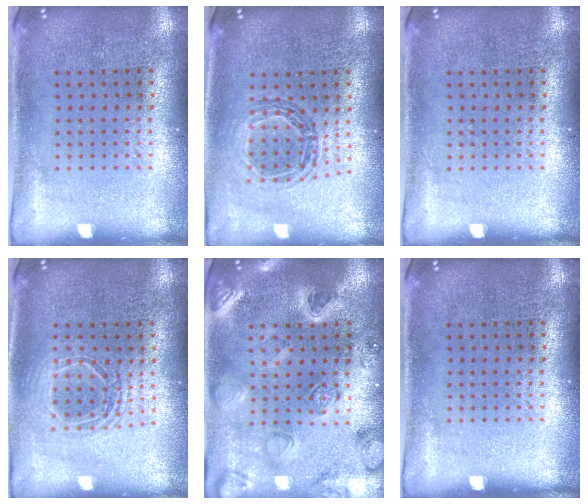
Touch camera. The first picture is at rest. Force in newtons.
{"total": 0.8, "press": 0.8, "slide": 0.1}
{"total": 0.0}
{"total": 1.7, "press": 1.4, "slide": 0.9}
{"total": 2.2, "press": 2.2, "slide": 0.2}
{"total": 0.0}